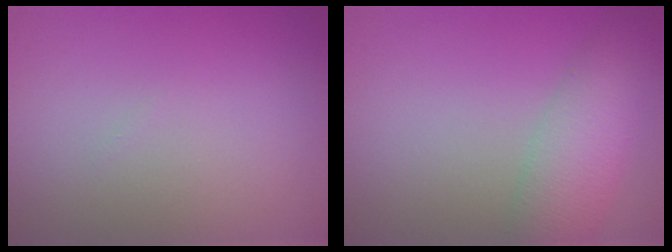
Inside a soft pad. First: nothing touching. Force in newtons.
{"total": 5.6, "press": 5.6, "slide": 0.3}